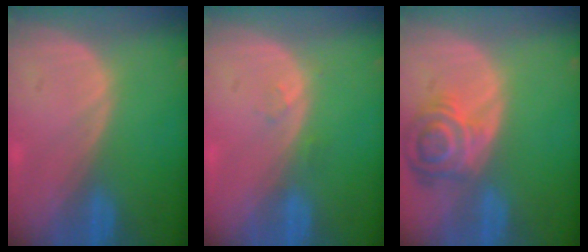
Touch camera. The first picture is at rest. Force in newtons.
{"total": 1.1, "press": 1.0, "slide": 0.1}
{"total": 7.4, "press": 6.6, "slide": 3.4}